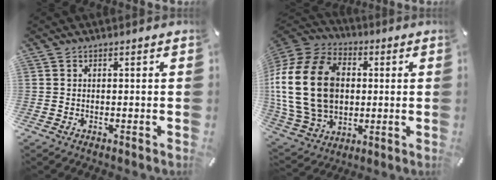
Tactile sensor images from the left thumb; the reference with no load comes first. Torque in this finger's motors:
{"motor_torque": [1.81, 3.20, 2.77, 0.00, 1.05]}